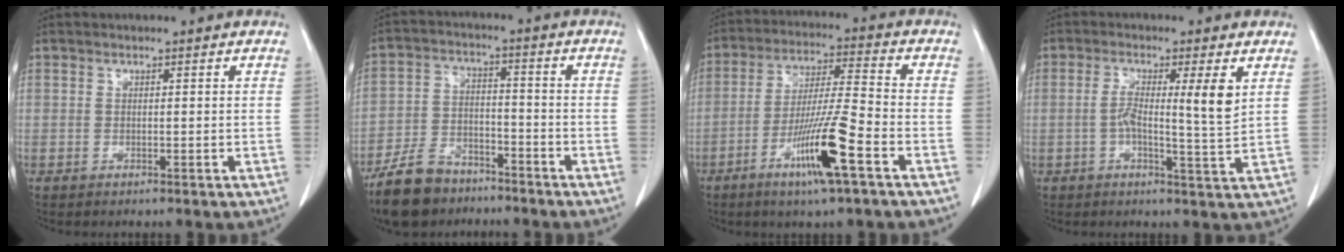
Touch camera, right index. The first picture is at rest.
{"total": 10.3, "force": [-8.1, 5.0, 4.0], "torque": [-0.091, -0.005, -0.145]}
{"total": 12.3, "force": [-5.9, -0.1, 10.8], "torque": [-0.208, -0.015, -0.108]}
{"total": 6.1, "force": [0.9, -0.4, 6.0], "torque": [-0.107, 0.003, 0.017]}